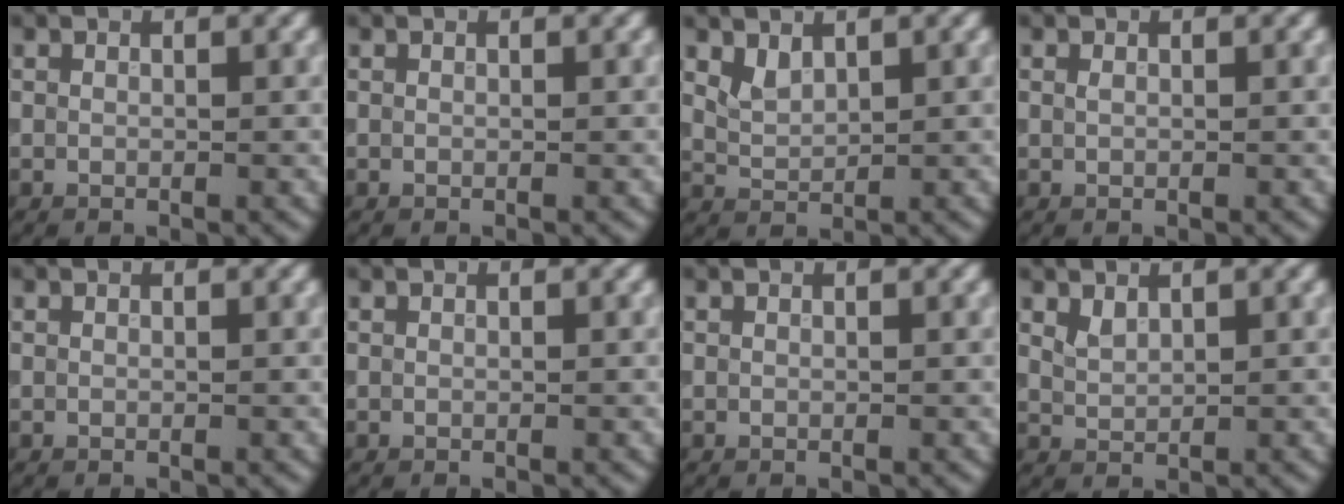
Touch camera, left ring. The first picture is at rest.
{"total": 0.0}
{"total": 1.6, "force": [1.3, 0.7, 0.8], "torque": [-0.018, 0.000, 0.032]}
{"total": 0.0}
{"total": 0.0}
{"total": 0.0}
{"total": 0.0}
{"total": 1.2, "force": [1.0, 0.4, 0.5], "torque": [-0.016, 0.001, 0.026]}